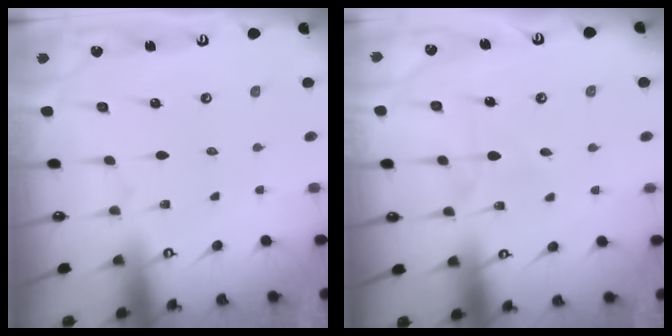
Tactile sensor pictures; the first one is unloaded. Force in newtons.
{"total": 5.0, "press": 5.0, "slide": 0.2}